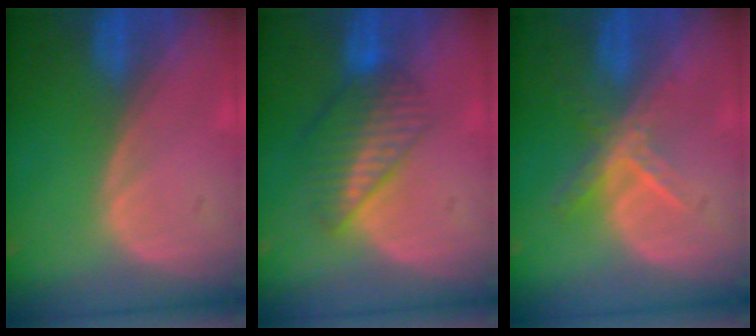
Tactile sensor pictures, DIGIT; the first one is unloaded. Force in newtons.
{"total": 7.0, "press": 6.0, "slide": 3.5}
{"total": 5.6, "press": 4.8, "slide": 2.8}